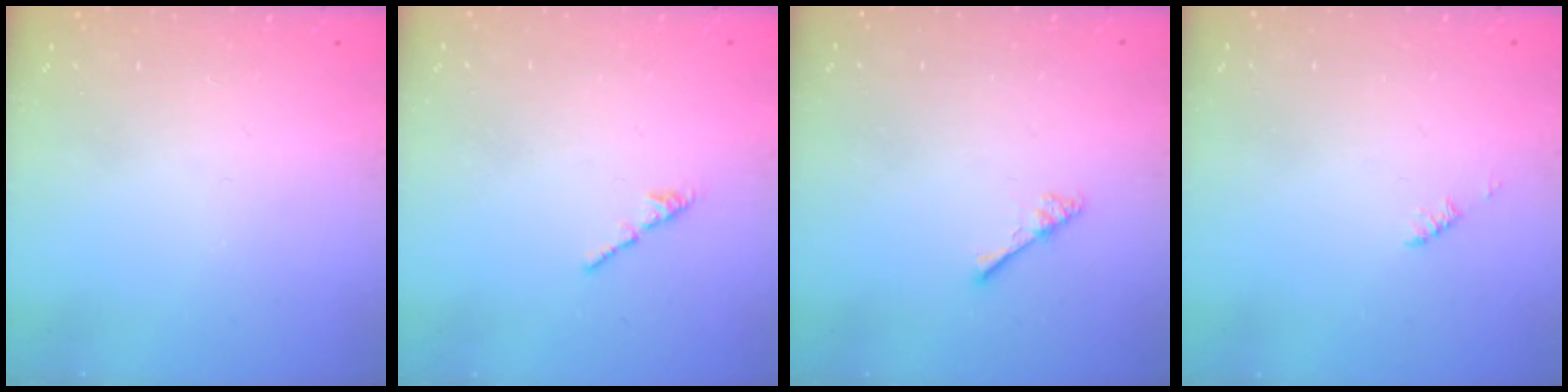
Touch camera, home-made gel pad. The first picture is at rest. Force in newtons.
{"total": 1.3, "press": 1.2, "slide": 0.4}
{"total": 2.5, "press": 2.5, "slide": 0.4}
{"total": 1.2, "press": 1.2, "slide": 0.2}